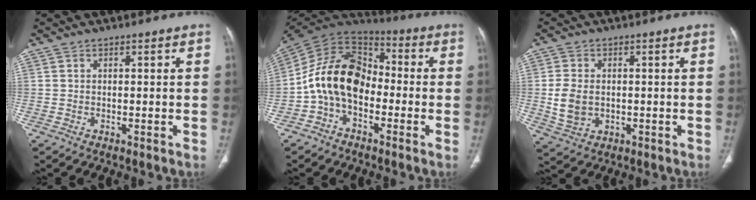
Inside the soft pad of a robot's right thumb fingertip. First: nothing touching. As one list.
[{"total": 14.4, "force": [-3.1, 10.1, 9.7], "torque": [-0.160, 0.061, -0.070]}, {"total": 6.5, "force": [-0.2, 4.6, 4.5], "torque": [-0.089, -0.003, 0.004]}]